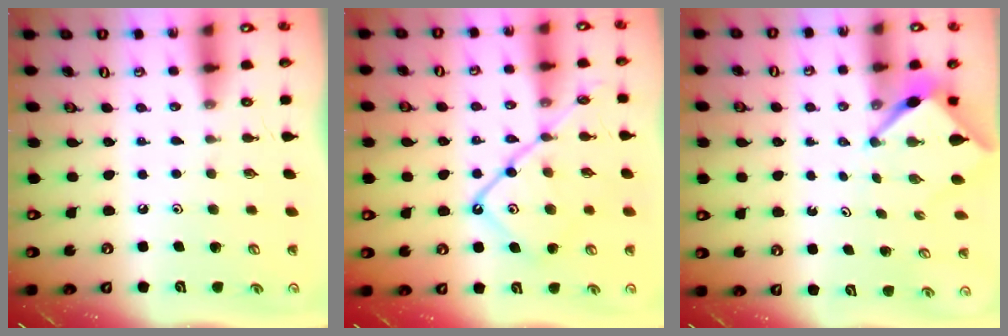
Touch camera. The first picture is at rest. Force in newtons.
{"total": 15.3, "press": 15.2, "slide": 1.5}
{"total": 3.5, "press": 3.5, "slide": 0.1}